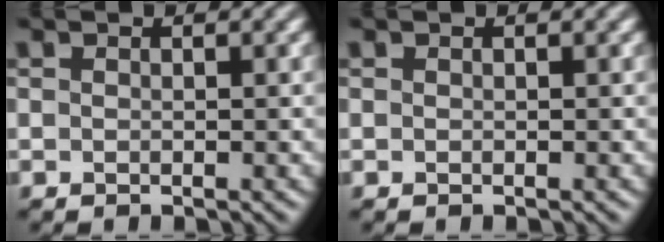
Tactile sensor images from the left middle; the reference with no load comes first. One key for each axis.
{"total": 0.0}